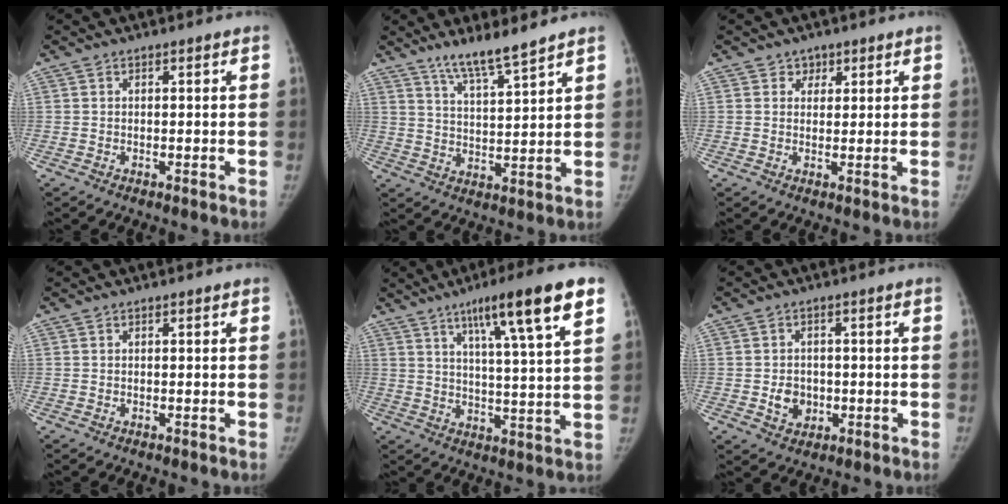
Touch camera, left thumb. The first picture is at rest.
{"total": 7.7, "force": [6.3, 0.3, 4.5], "torque": [-0.079, -0.046, 0.119]}
{"total": 2.4, "force": [1.3, 1.9, 0.2], "torque": [0.021, -0.006, 0.012]}
{"total": 0.0}
{"total": 15.4, "force": [8.4, 1.5, 12.8], "torque": [-0.187, -0.026, 0.126]}
{"total": 4.9, "force": [-0.9, 4.1, 2.4], "torque": [-0.020, 0.005, -0.010]}